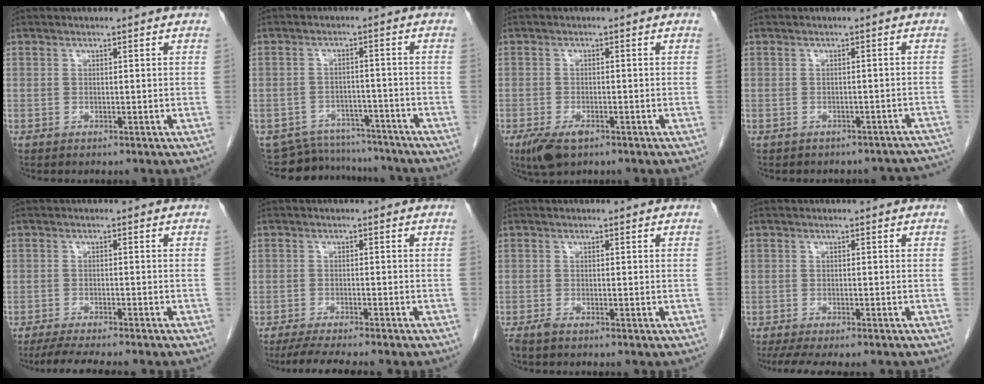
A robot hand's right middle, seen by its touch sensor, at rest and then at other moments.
{"total": 10.3, "force": [-10.0, 2.6, 0.2], "torque": [-0.006, 0.015, -0.134]}
{"total": 4.3, "force": [-2.6, 1.7, 3.0], "torque": [-0.061, -0.007, -0.042]}
{"total": 13.0, "force": [-11.5, 5.5, 2.9], "torque": [-0.042, 0.018, -0.107]}
{"total": 8.0, "force": [-6.9, 0.2, 4.2], "torque": [-0.057, -0.017, -0.105]}
{"total": 7.6, "force": [-6.5, 0.0, 4.0], "torque": [-0.055, -0.018, -0.101]}
{"total": 1.2, "force": [-1.0, 0.1, 0.6], "torque": [-0.018, -0.003, -0.020]}
{"total": 8.4, "force": [-7.0, 1.9, 4.3], "torque": [-0.062, -0.008, -0.104]}